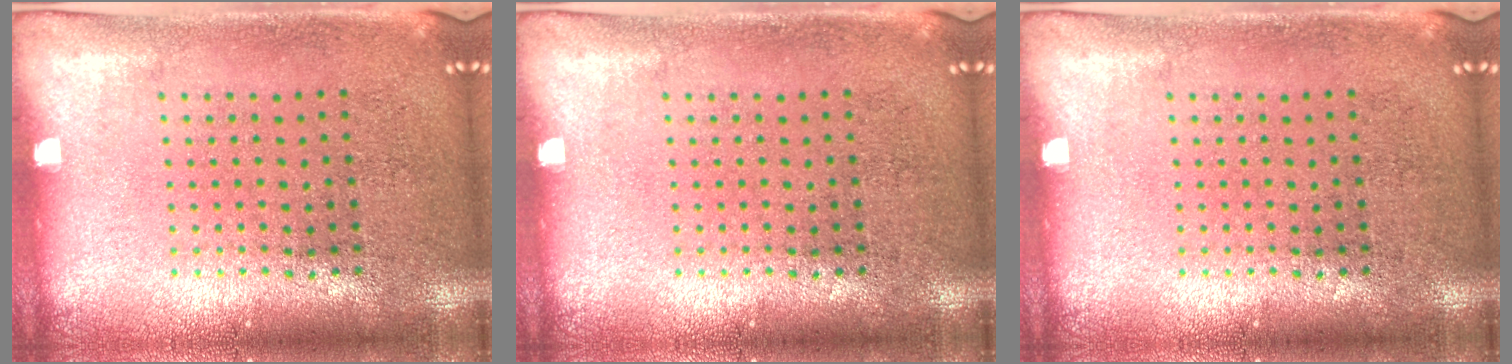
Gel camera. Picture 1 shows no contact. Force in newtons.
{"total": 0.0}
{"total": 0.0}